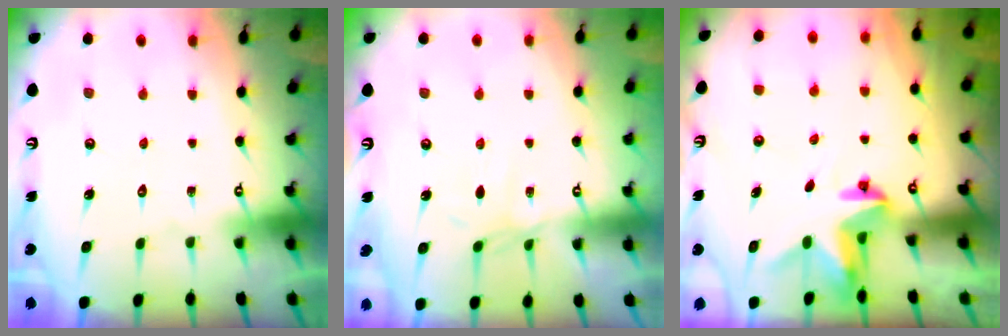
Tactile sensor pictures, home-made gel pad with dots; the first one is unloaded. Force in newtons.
{"total": 2.8, "press": 2.8, "slide": 0.5}
{"total": 3.3, "press": 3.3, "slide": 0.2}